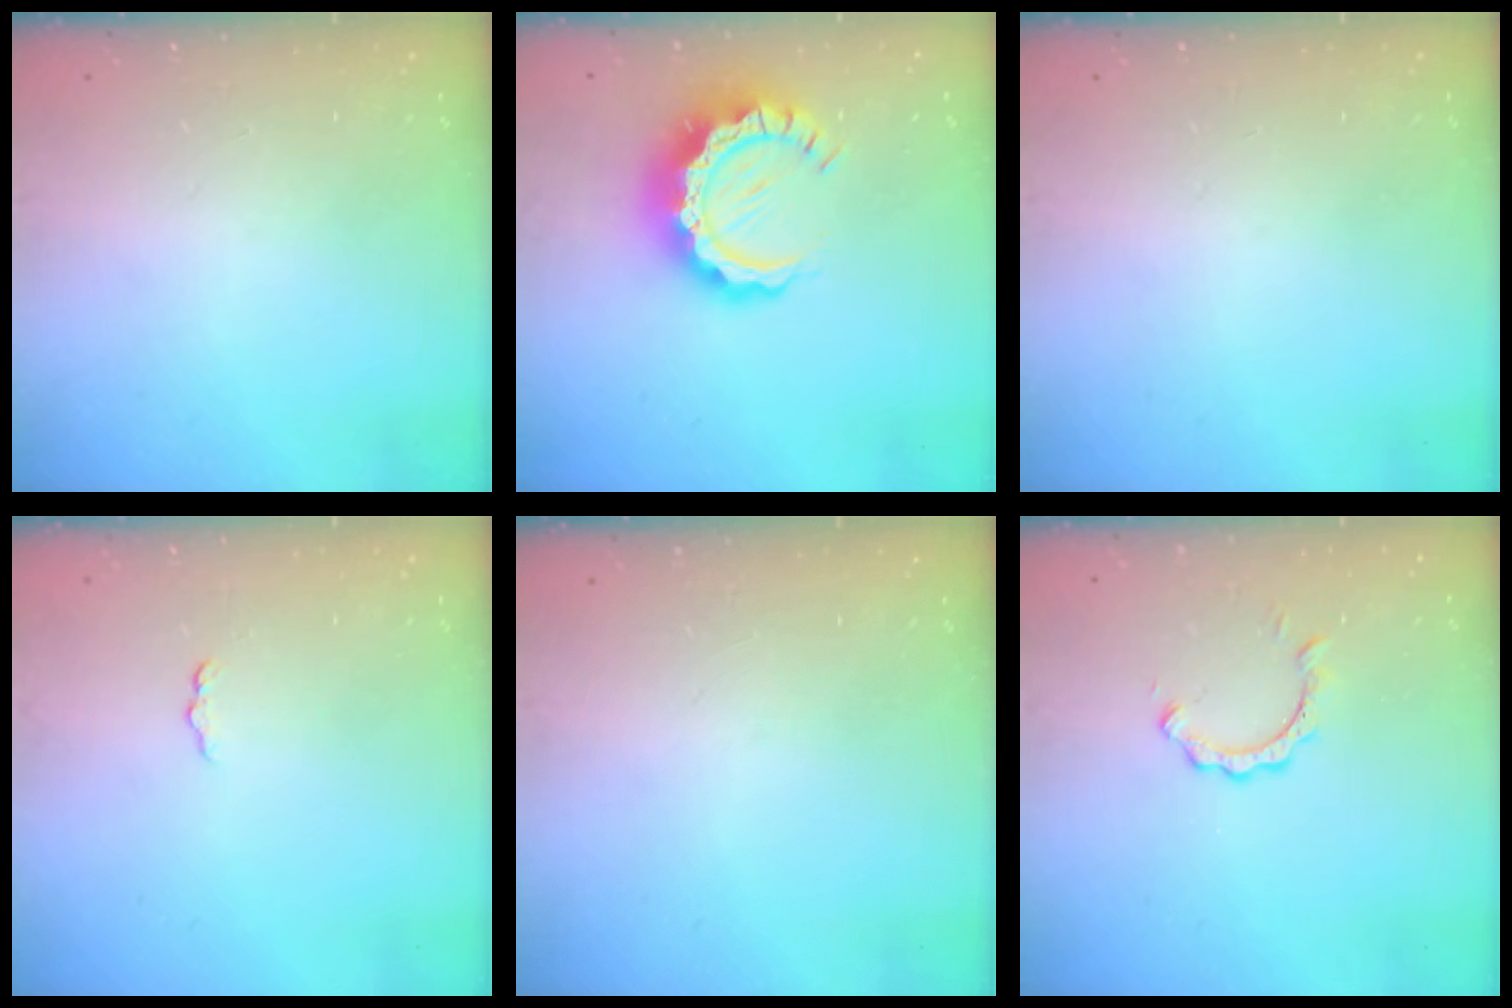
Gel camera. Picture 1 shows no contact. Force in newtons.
{"total": 12.1, "press": 12.1, "slide": 1.1}
{"total": 0.0}
{"total": 3.1, "press": 3.1, "slide": 0.4}
{"total": 0.0}
{"total": 2.8, "press": 2.8, "slide": 0.2}